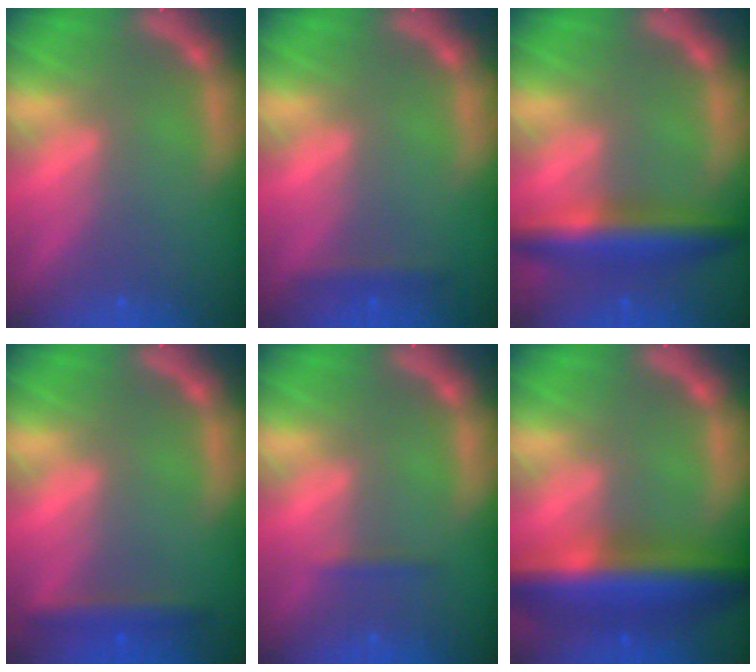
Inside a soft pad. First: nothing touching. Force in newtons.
{"total": 1.4}
{"total": 6.0}
{"total": 2.4}
{"total": 0.9}
{"total": 9.5}